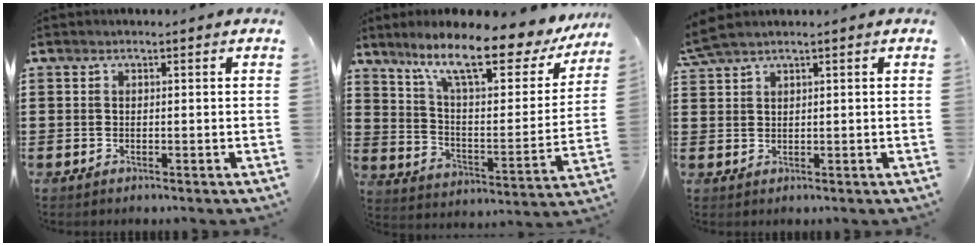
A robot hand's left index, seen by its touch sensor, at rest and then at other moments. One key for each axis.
{"total": 14.0, "fx": 10.0, "fy": 2.5, "fz": 9.4, "tx": -0.190, "ty": -0.049, "tz": 0.162}
{"total": 2.3, "fx": 1.8, "fy": 0.2, "fz": 1.4, "tx": -0.032, "ty": 0.001, "tz": 0.035}